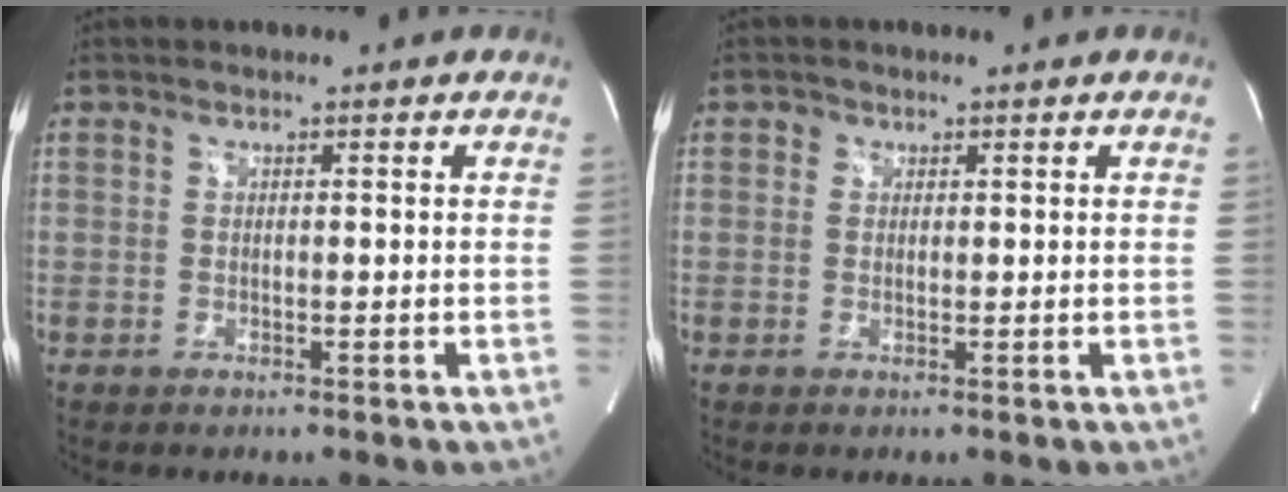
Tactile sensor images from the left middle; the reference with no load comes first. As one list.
[{"total": 0.9, "force": [0.4, 0.8, 0.1], "torque": [0.006, -0.001, 0.003]}]